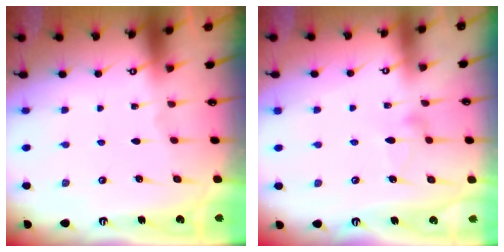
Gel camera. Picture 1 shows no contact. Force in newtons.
{"total": 6.4, "press": 6.4, "slide": 0.2}